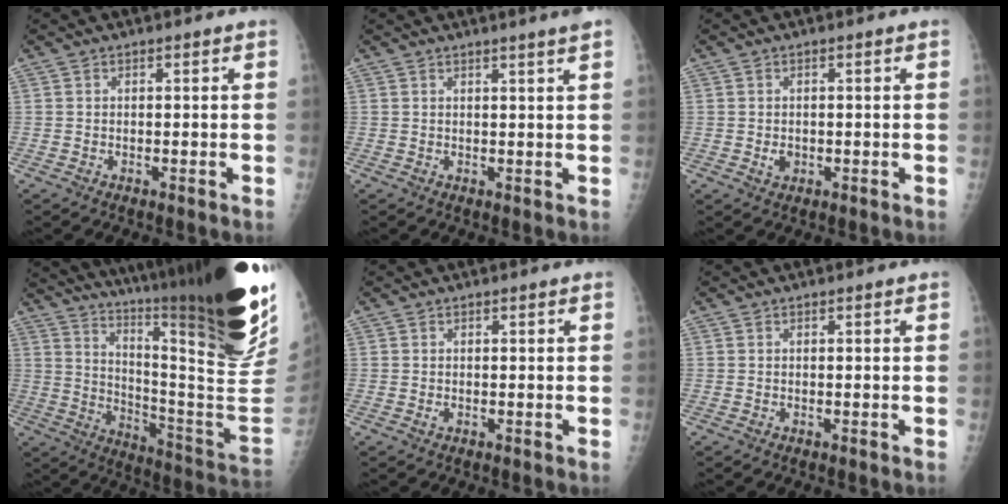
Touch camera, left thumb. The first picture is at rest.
{"total": 3.2, "force": [2.4, -0.7, 2.0], "torque": [-0.024, -0.009, 0.031]}
{"total": 1.7, "force": [-0.2, 1.3, 1.0], "torque": [-0.010, 0.000, 0.002]}
{"total": 35.7, "force": [23.5, 4.8, 26.5], "torque": [-0.328, -0.121, 0.344]}
{"total": 0.9, "force": [0.2, 0.4, 0.7], "torque": [-0.011, 0.004, 0.006]}
{"total": 0.0}